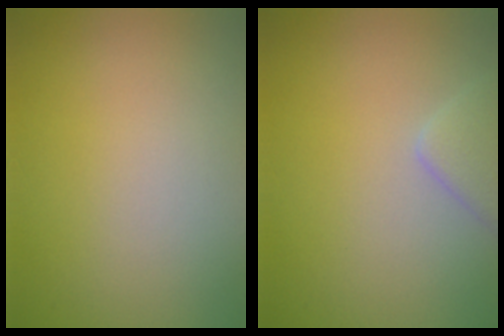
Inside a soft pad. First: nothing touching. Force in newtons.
{"total": 2.0, "press": 2.0, "slide": 0.1}